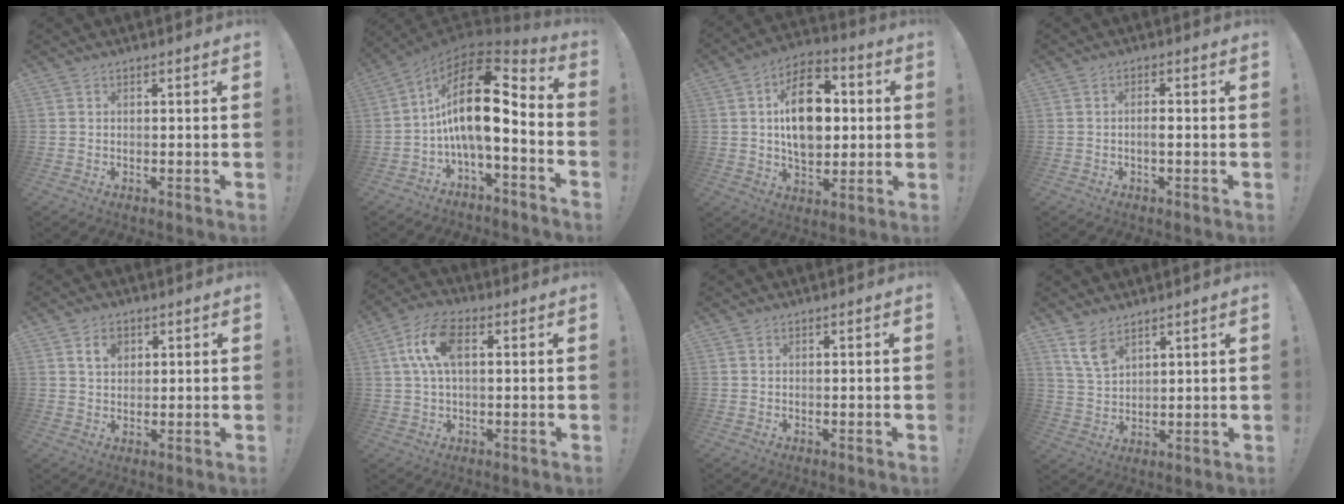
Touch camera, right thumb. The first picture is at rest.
{"total": 19.2, "force": [1.5, 8.0, 17.4], "torque": [-0.303, -0.013, 0.025]}
{"total": 18.3, "force": [2.3, 12.1, 13.6], "torque": [-0.208, 0.012, 0.039]}
{"total": 2.3, "force": [-0.8, 0.6, 2.0], "torque": [-0.036, 0.003, -0.015]}
{"total": 4.8, "force": [2.1, 3.5, 2.6], "torque": [-0.032, -0.002, 0.034]}
{"total": 11.1, "force": [2.8, 5.8, 9.0], "torque": [-0.183, 0.009, 0.050]}
{"total": 0.0}
{"total": 7.4, "force": [5.2, 3.6, 3.8], "torque": [-0.073, -0.025, 0.101]}